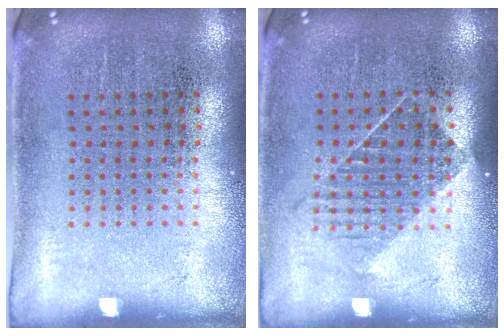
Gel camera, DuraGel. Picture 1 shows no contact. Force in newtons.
{"total": 1.1, "press": 0.9, "slide": 0.6}